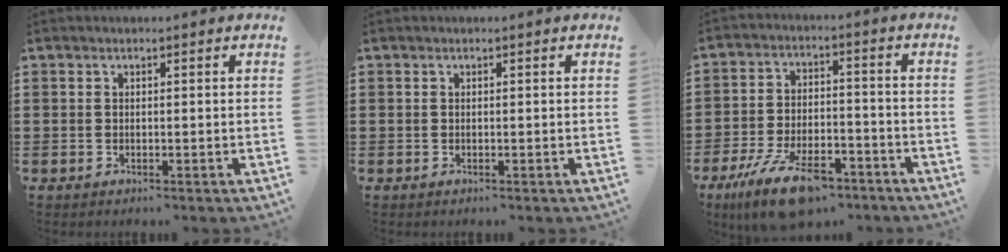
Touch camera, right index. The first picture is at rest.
{"total": 0.0}
{"total": 11.6, "force": [-8.1, 4.1, 7.3], "torque": [-0.148, 0.021, -0.150]}